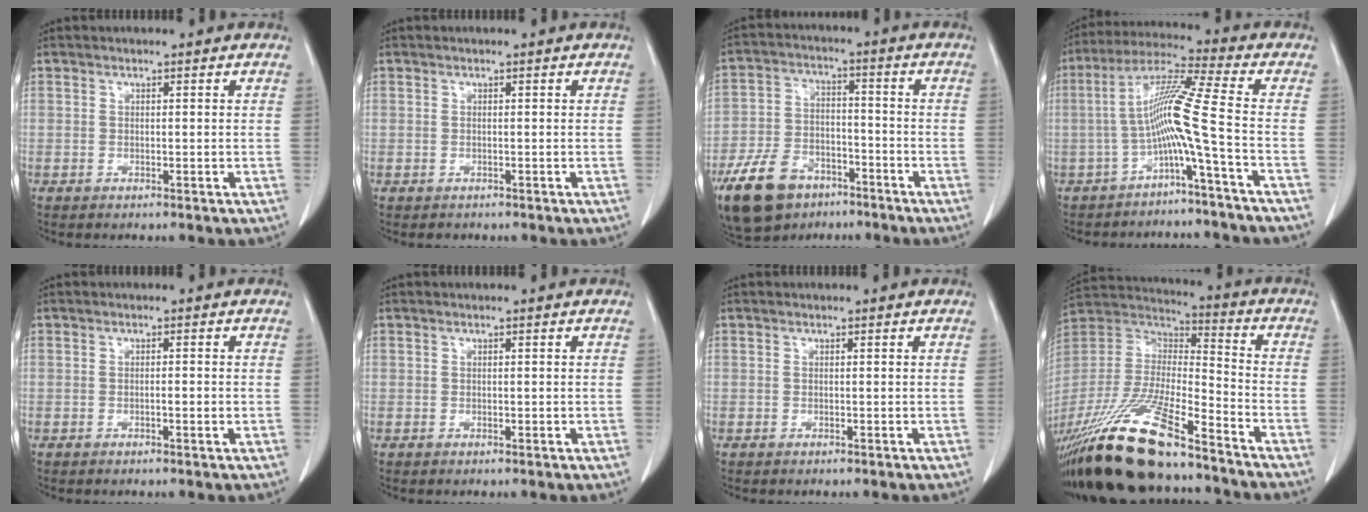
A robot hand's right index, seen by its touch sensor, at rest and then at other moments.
{"total": 0.7, "force": [-0.4, 0.5, 0.0], "torque": [-0.007, 0.003, -0.004]}
{"total": 14.2, "force": [-9.2, 8.3, 6.9], "torque": [-0.150, -0.002, -0.157]}
{"total": 9.6, "force": [-2.9, -2.2, 8.8], "torque": [-0.170, 0.023, -0.054]}
{"total": 1.2, "force": [-0.3, 0.2, 1.1], "torque": [-0.019, 0.000, -0.004]}
{"total": 0.0}
{"total": 0.0}
{"total": 25.0, "force": [-18.8, 4.2, 15.9], "torque": [-0.345, -0.043, -0.342]}